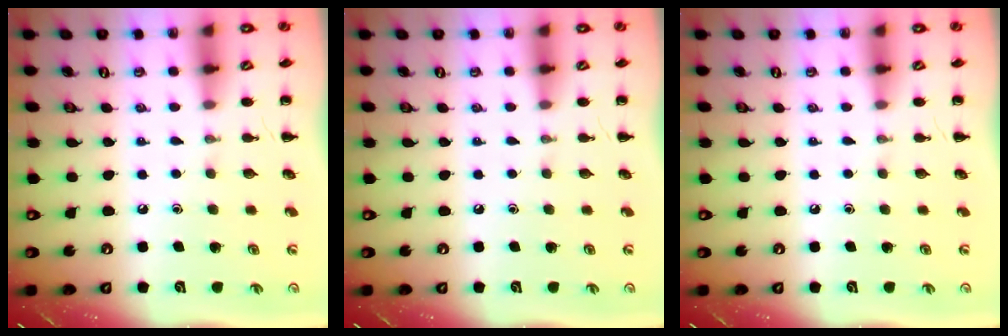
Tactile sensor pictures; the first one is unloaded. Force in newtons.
{"total": 0.0}
{"total": 0.0}